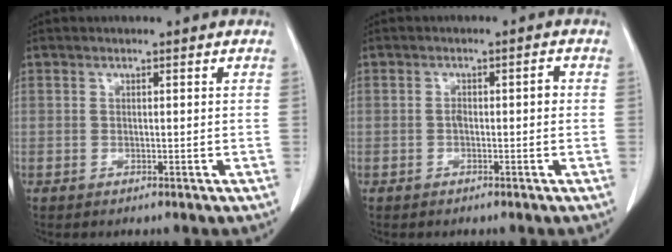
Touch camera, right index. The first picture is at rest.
{"total": 2.2, "force": [-0.5, 0.7, 2.0], "torque": [-0.032, 0.005, -0.006]}